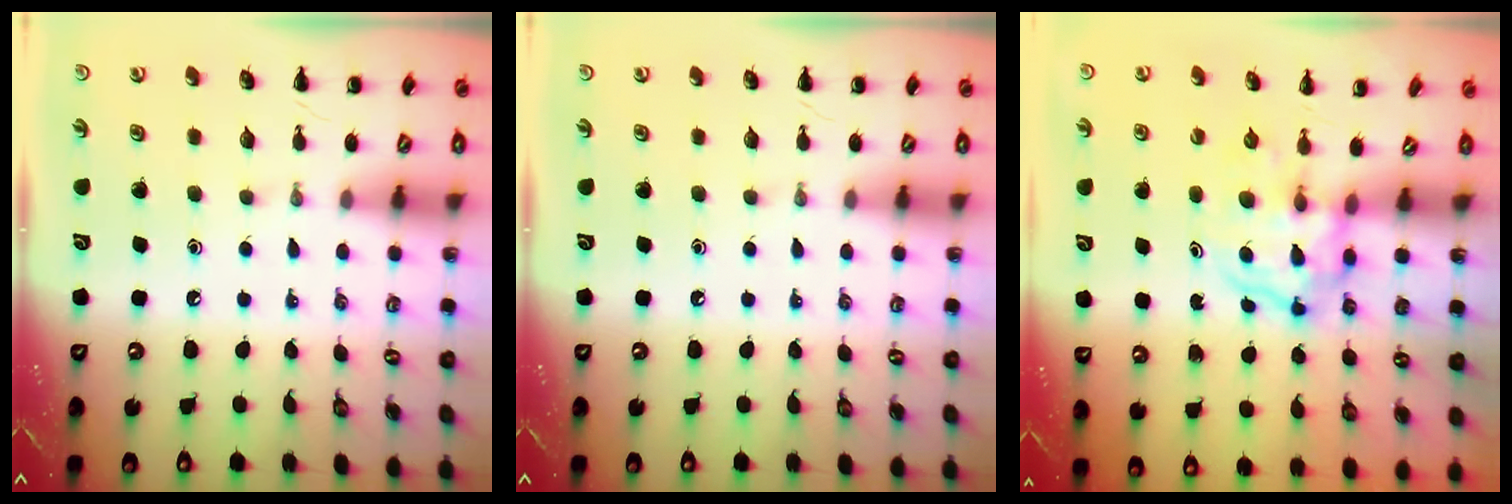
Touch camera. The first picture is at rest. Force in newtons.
{"total": 0.0}
{"total": 3.8, "press": 3.8, "slide": 0.4}